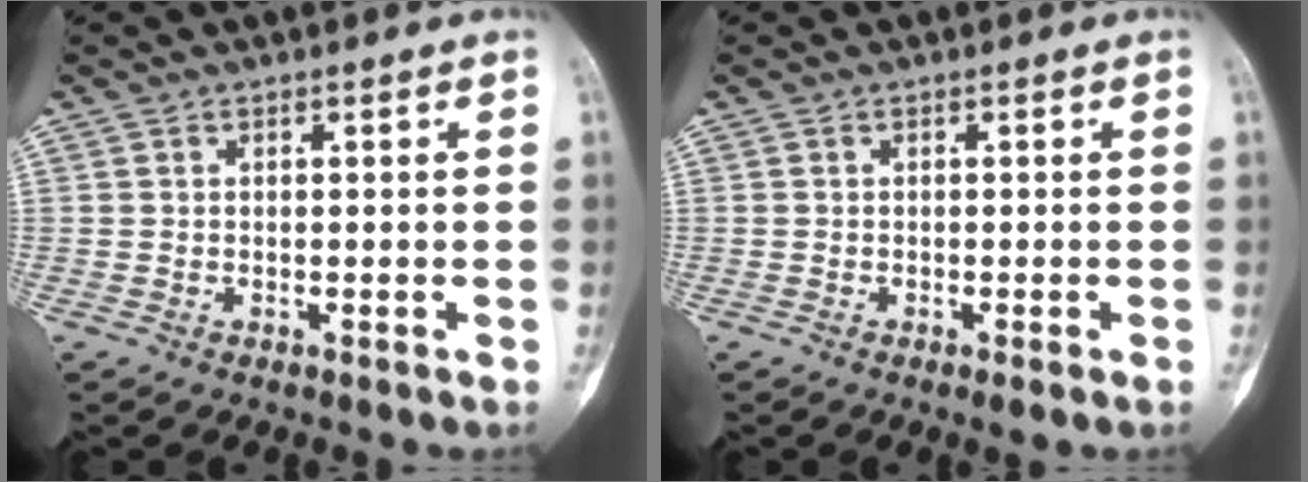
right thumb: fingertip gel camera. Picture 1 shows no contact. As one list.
[{"total": 1.2, "force": [-0.6, 0.2, 1.0], "torque": [-0.019, -0.004, -0.010]}]